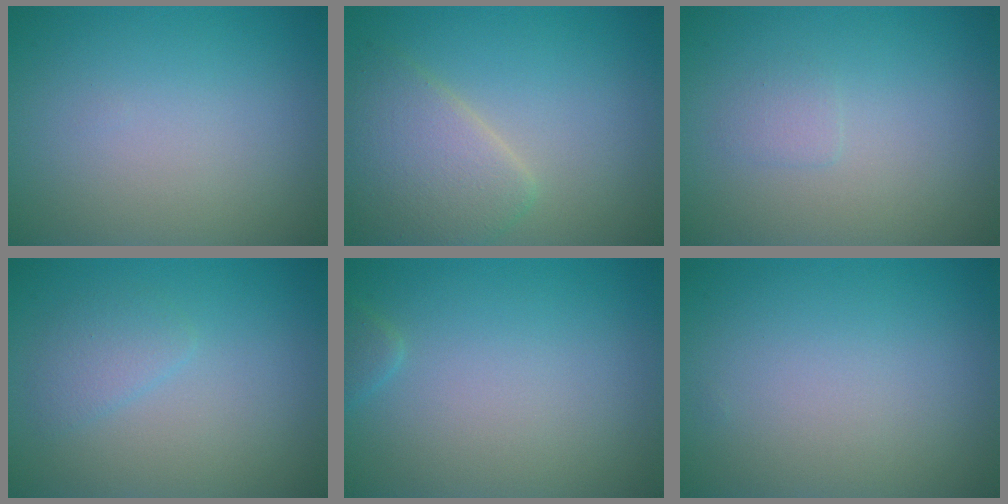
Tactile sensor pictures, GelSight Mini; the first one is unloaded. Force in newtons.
{"total": 4.7, "press": 4.7, "slide": 0.1}
{"total": 0.8, "press": 0.8, "slide": 0.0}
{"total": 1.6, "press": 1.6, "slide": 0.1}
{"total": 0.8, "press": 0.8, "slide": 0.0}
{"total": 0.0}